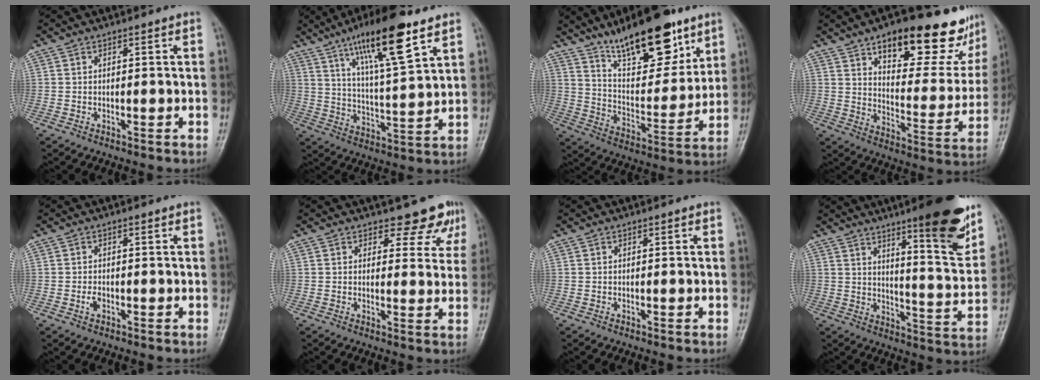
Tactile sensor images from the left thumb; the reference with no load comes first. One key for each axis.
{"total": 16.4, "fx": 9.7, "fy": 3.2, "fz": 12.9, "tx": -0.208, "ty": -0.043, "tz": 0.170}
{"total": 20.3, "fx": 13.7, "fy": 7.3, "fz": 13.0, "tx": -0.158, "ty": -0.072, "tz": 0.234}
{"total": 24.5, "fx": 15.7, "fy": 9.3, "fz": 16.3, "tx": -0.172, "ty": -0.067, "tz": 0.223}
{"total": 1.4, "fx": -0.5, "fy": 0.9, "fz": 1.0, "tx": -0.017, "ty": 0.001, "tz": -0.010}
{"total": 6.8, "fx": 5.6, "fy": 3.3, "fz": 2.0, "tx": 0.010, "ty": -0.036, "tz": 0.054}
{"total": 0.0}
{"total": 16.8, "fx": 10.7, "fy": 2.8, "fz": 12.7, "tx": -0.146, "ty": -0.068, "tz": 0.158}